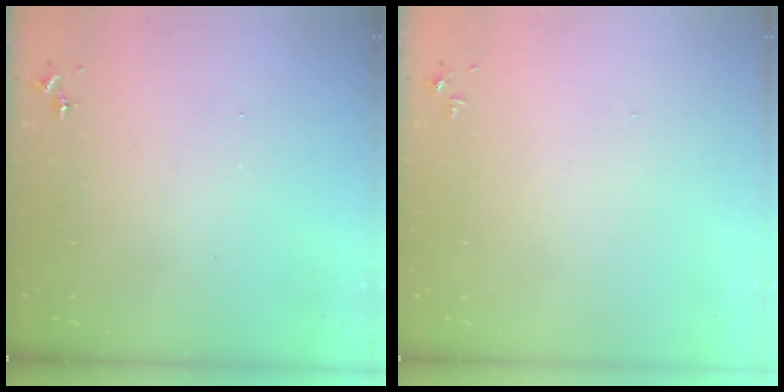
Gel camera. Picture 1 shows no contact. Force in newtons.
{"total": 2.8, "press": 2.8, "slide": 0.4}